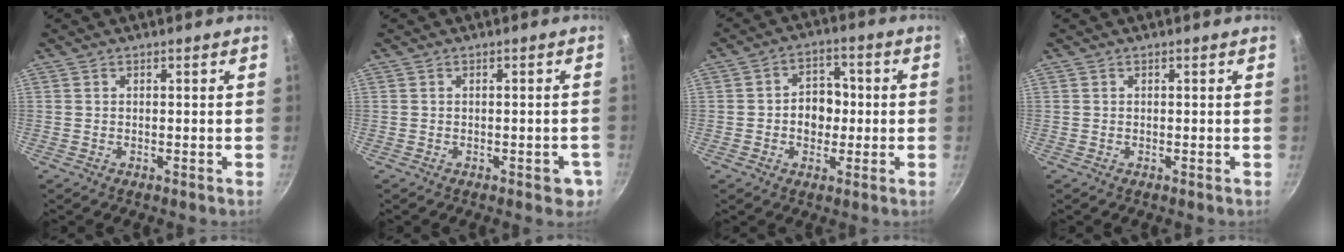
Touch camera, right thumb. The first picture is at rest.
{"total": 3.3, "force": [-1.3, 1.6, 2.6], "torque": [-0.017, 0.006, -0.013]}
{"total": 7.3, "force": [-0.5, 5.8, 4.4], "torque": [-0.021, 0.013, -0.014]}
{"total": 0.0}